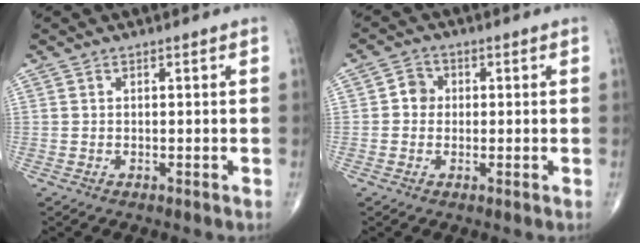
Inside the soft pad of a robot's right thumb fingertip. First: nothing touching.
{"total": 3.2, "force": [0.0, 2.9, 1.3], "torque": [-0.002, 0.008, -0.008]}